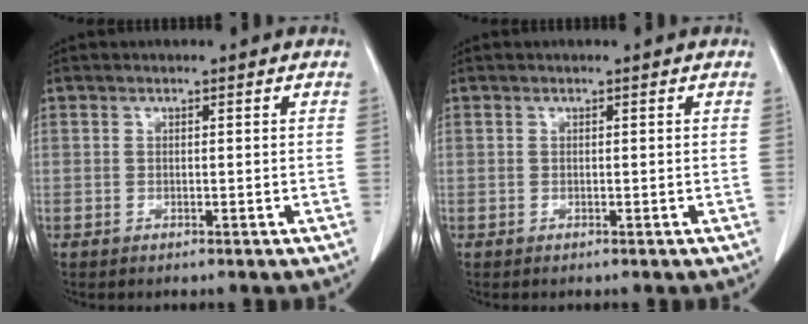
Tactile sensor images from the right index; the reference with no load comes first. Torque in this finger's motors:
{"motor_torque": [0.00, 0.00, 0.01, 0.00]}